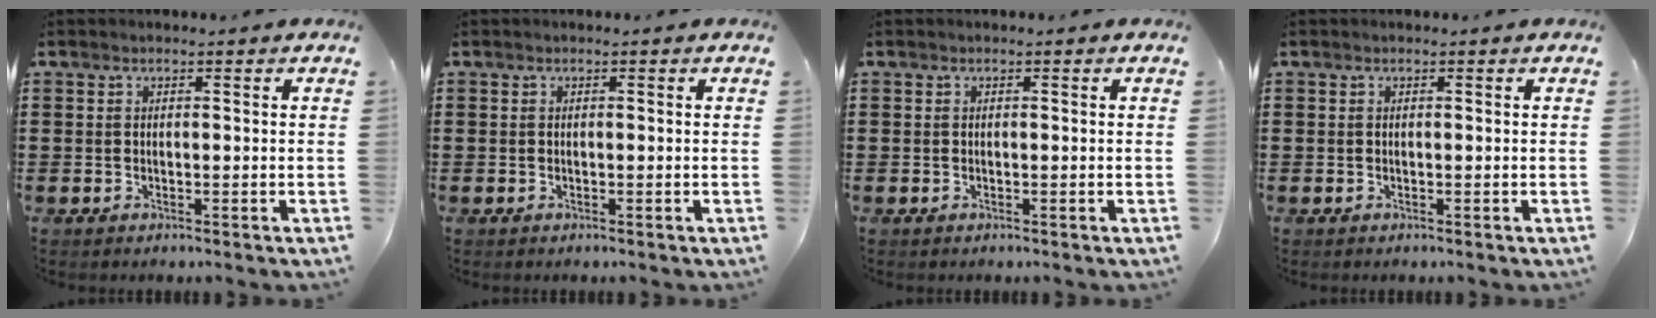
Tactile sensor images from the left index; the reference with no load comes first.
{"total": 0.0}
{"total": 0.0}
{"total": 0.0}